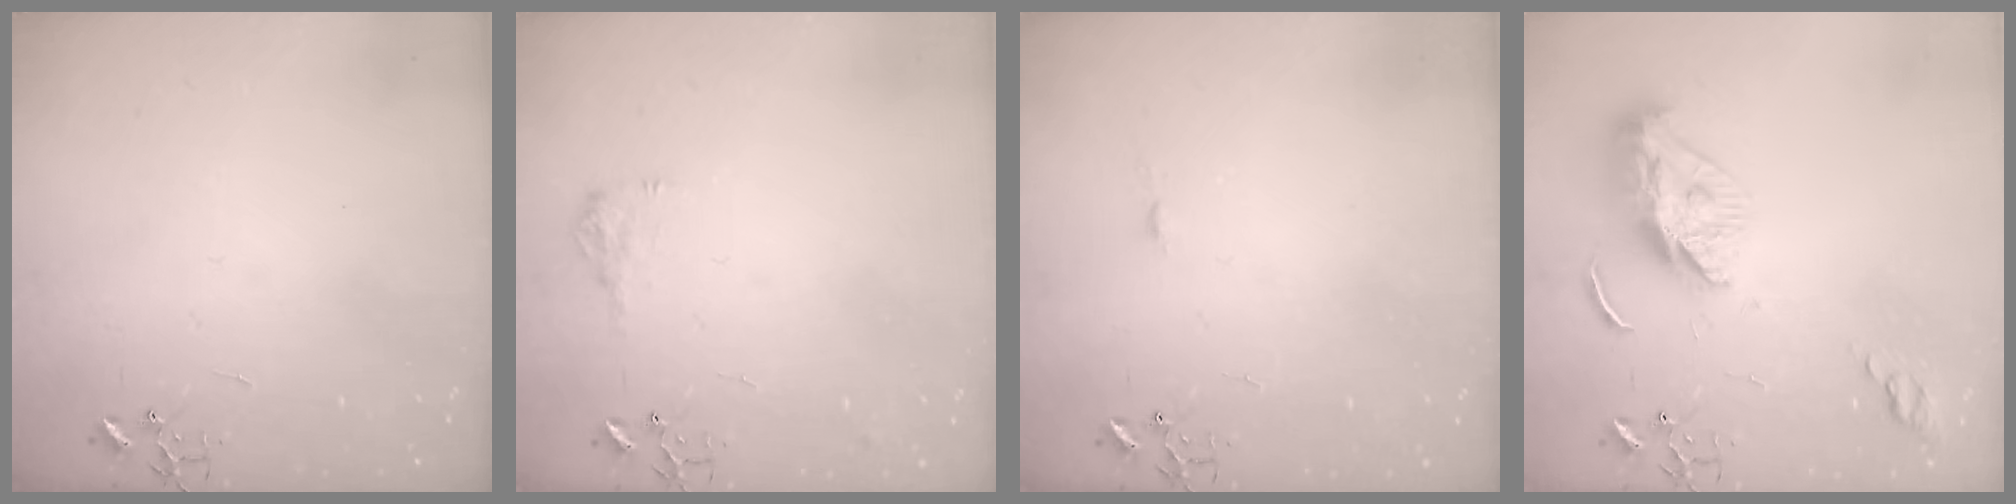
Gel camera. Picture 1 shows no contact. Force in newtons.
{"total": 8.1, "press": 8.1, "slide": 0.3}
{"total": 3.3, "press": 3.3, "slide": 0.4}
{"total": 10.9, "press": 10.9, "slide": 0.9}